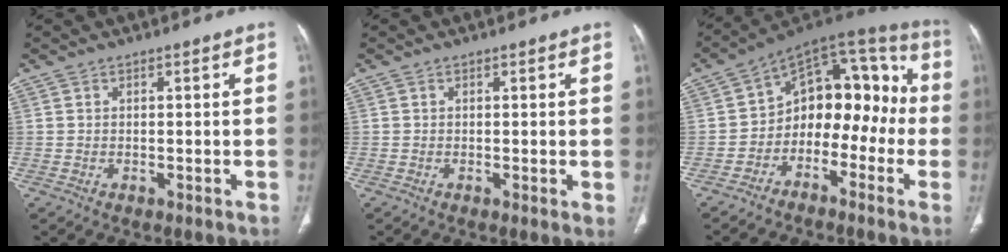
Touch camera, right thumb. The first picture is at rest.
{"total": 1.4, "force": [0.1, 0.3, 1.4], "torque": [-0.026, -0.006, 0.000]}
{"total": 15.7, "force": [-3.6, 10.6, 10.9], "torque": [-0.100, 0.088, -0.069]}